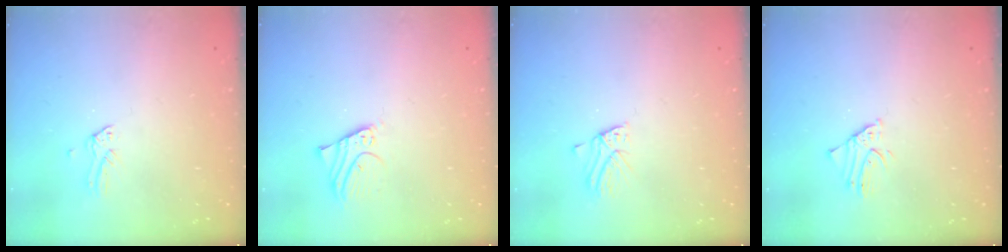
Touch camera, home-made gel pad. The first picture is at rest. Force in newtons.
{"total": 2.7, "press": 2.7, "slide": 0.2}
{"total": 2.8, "press": 2.7, "slide": 0.3}
{"total": 1.5, "press": 1.5, "slide": 0.1}